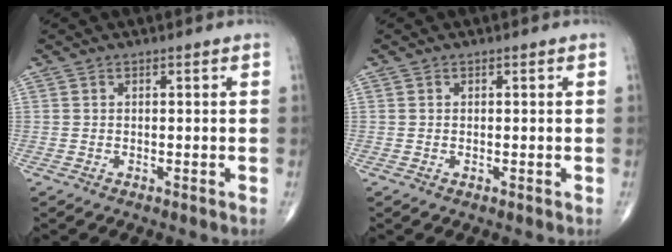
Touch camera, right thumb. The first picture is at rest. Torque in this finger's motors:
{"motor_torque": [-0.15, -0.03, -0.29, -0.25, -0.04]}